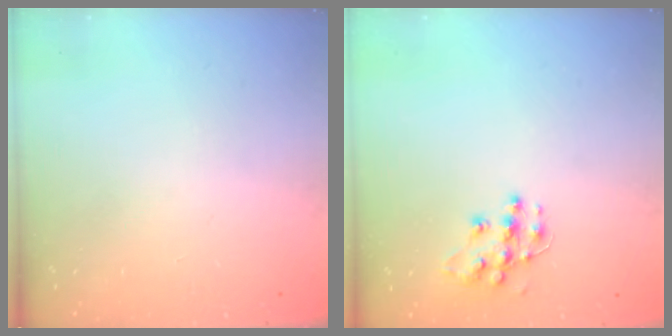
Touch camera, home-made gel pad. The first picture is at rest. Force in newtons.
{"total": 11.3, "press": 11.2, "slide": 0.7}